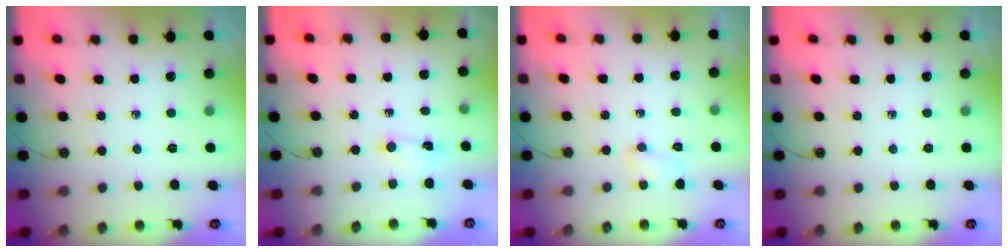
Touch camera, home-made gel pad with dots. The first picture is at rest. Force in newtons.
{"total": 2.0, "press": 2.0, "slide": 0.3}
{"total": 7.0, "press": 4.1, "slide": 5.7}
{"total": 0.0}